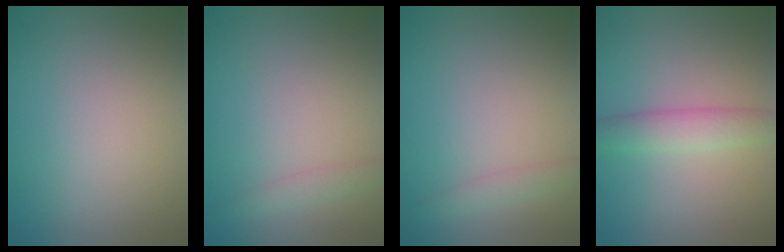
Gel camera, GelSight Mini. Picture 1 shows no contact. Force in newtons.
{"total": 1.2, "press": 1.2, "slide": 0.1}
{"total": 1.2, "press": 1.2, "slide": 0.1}
{"total": 2.9, "press": 2.9, "slide": 0.1}